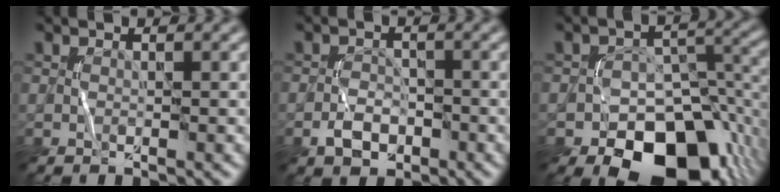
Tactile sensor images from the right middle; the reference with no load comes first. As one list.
[{"total": 2.2, "force": [-1.3, 1.6, 1.0], "torque": [-0.015, 0.007, -0.026]}, {"total": 12.0, "force": [-6.6, 7.0, 7.2], "torque": [-0.100, -0.006, -0.096]}]